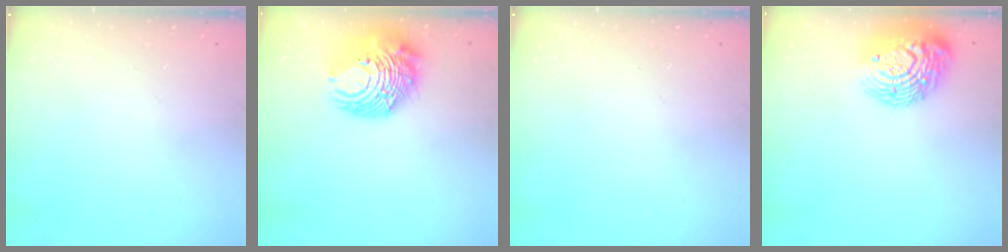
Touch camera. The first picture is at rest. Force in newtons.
{"total": 14.6, "press": 14.5, "slide": 1.7}
{"total": 0.0}
{"total": 17.6, "press": 17.6, "slide": 1.1}